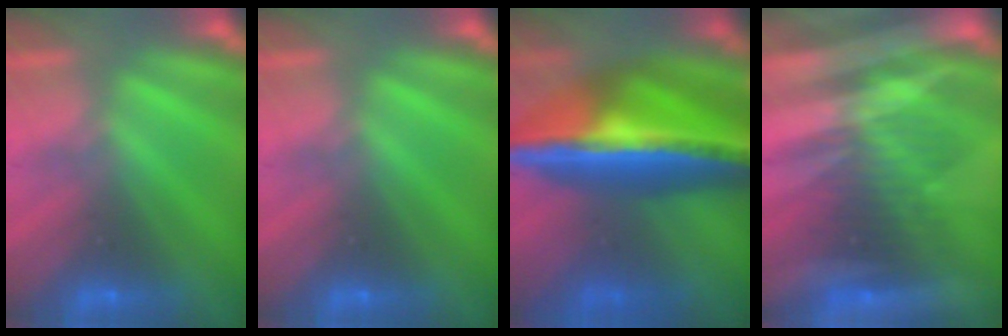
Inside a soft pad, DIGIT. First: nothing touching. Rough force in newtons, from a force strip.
{"total": 0.0}
{"total": 5.8}
{"total": 3.0}